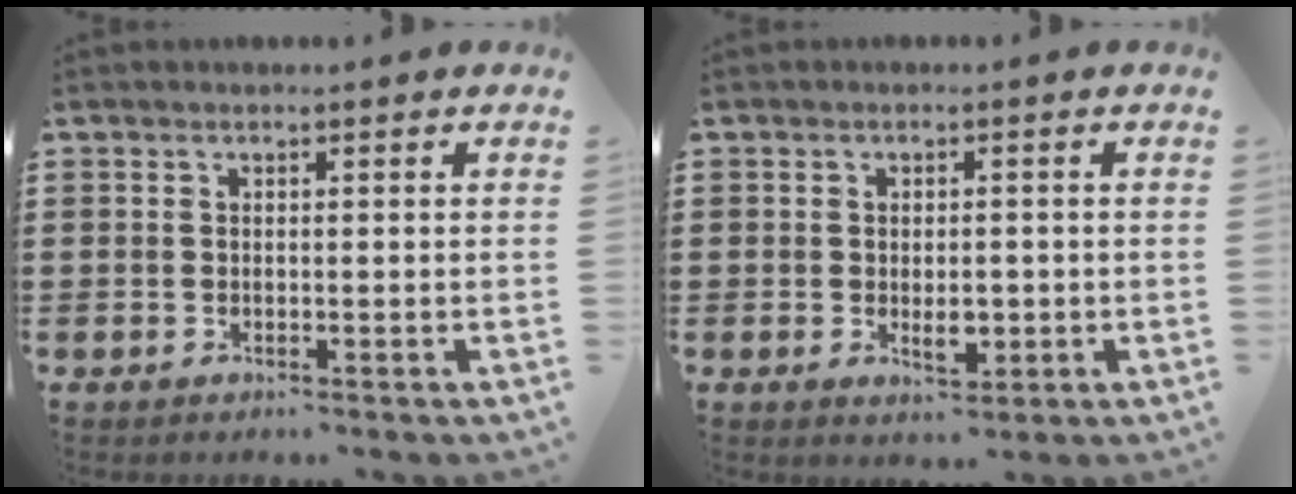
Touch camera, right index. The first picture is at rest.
{"total": 3.4, "force": [-0.6, 1.8, 2.8], "torque": [-0.043, 0.001, -0.013]}